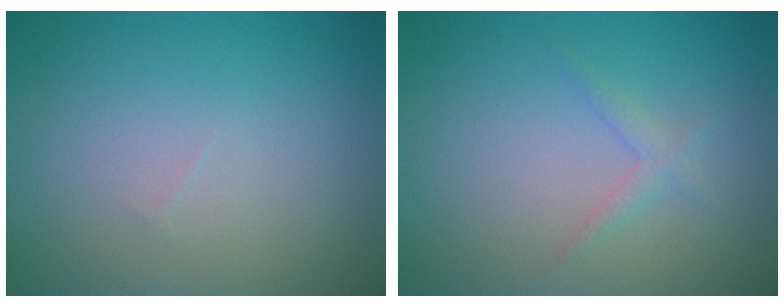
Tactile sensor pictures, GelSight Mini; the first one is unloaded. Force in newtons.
{"total": 1.1, "press": 1.1, "slide": 0.0}